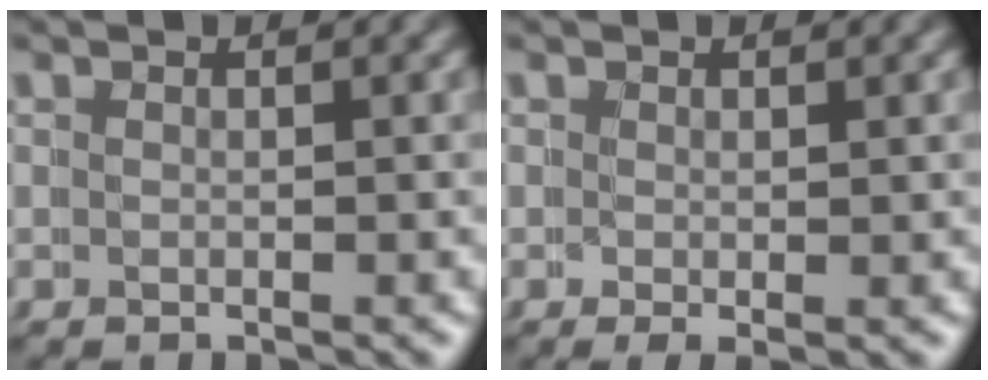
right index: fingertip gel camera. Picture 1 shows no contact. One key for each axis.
{"total": 0.7, "fx": -0.1, "fy": -0.1, "fz": 0.7, "tx": -0.007, "ty": -0.005, "tz": 0.001}